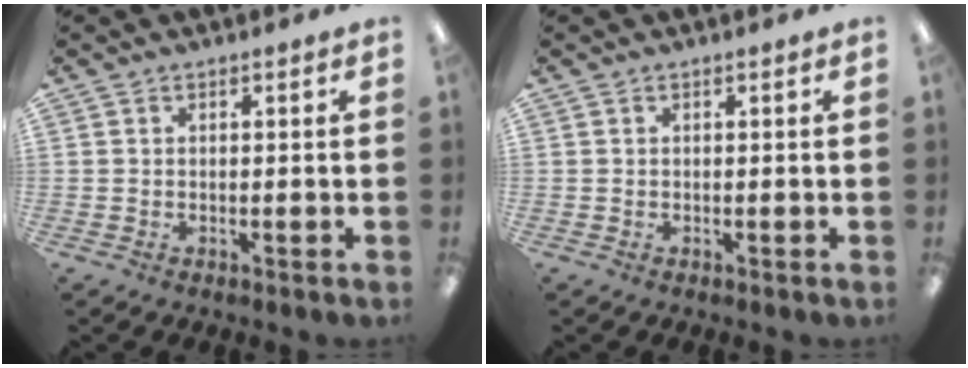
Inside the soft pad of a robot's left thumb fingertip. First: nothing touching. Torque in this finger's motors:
{"motor_torque": [0.00, 0.00, -0.04, -0.04, 0.00]}